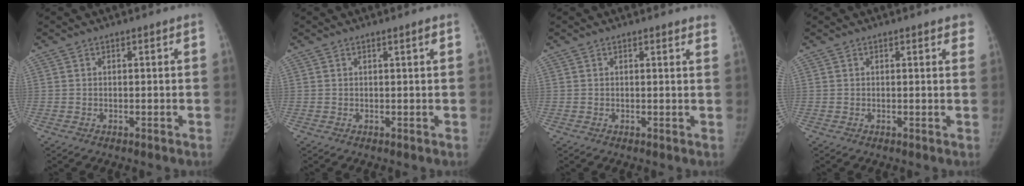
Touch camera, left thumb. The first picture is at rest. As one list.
[{"total": 0.6, "force": [0.3, -0.1, 0.5], "torque": [-0.009, -0.001, 0.007]}, {"total": 3.2, "force": [3.0, 0.7, 0.9], "torque": [0.001, -0.011, 0.017]}, {"total": 2.9, "force": [2.3, 0.9, 1.6], "torque": [-0.004, -0.002, 0.017]}]